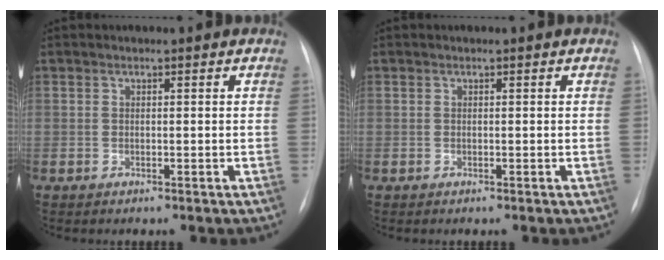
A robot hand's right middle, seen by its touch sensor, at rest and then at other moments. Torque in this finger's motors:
{"motor_torque": [0.01, -0.01, 0.01, 0.00]}